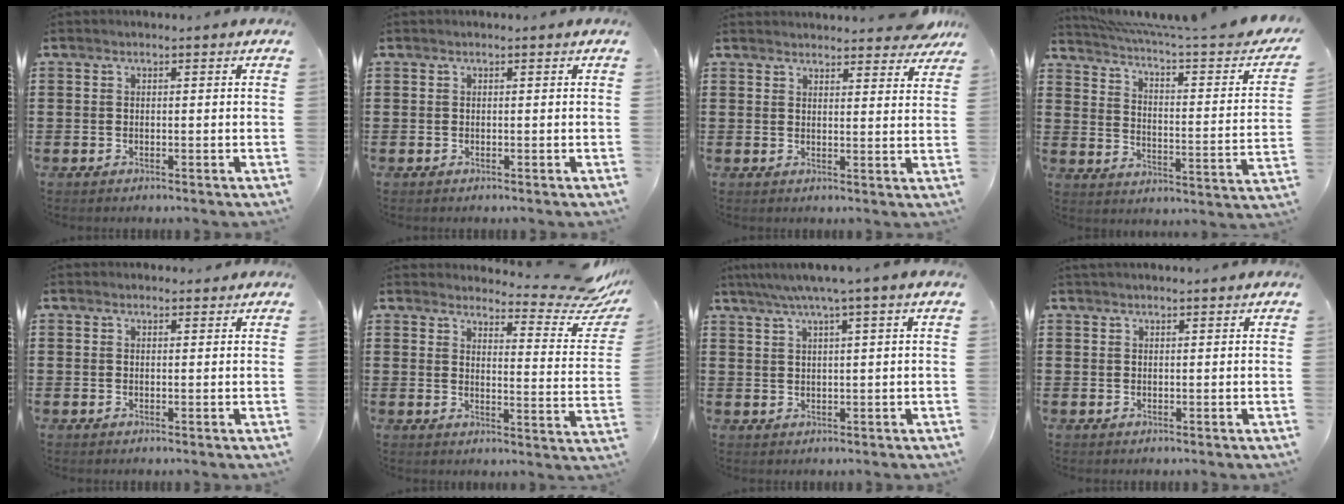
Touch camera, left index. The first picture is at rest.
{"total": 0.0}
{"total": 3.9, "force": [3.7, 0.5, 0.8], "torque": [-0.012, -0.014, 0.067]}
{"total": 3.9, "force": [2.9, 0.1, 2.5], "torque": [-0.058, -0.036, 0.040]}
{"total": 1.0, "force": [0.9, 0.4, 0.1], "torque": [0.004, 0.000, 0.015]}
{"total": 5.4, "force": [4.9, 0.6, 2.2], "torque": [-0.035, -0.047, 0.077]}
{"total": 3.8, "force": [2.4, -0.6, 2.9], "torque": [-0.062, -0.002, 0.039]}
{"total": 1.1, "force": [1.0, 0.2, 0.2], "torque": [-0.006, 0.001, 0.020]}